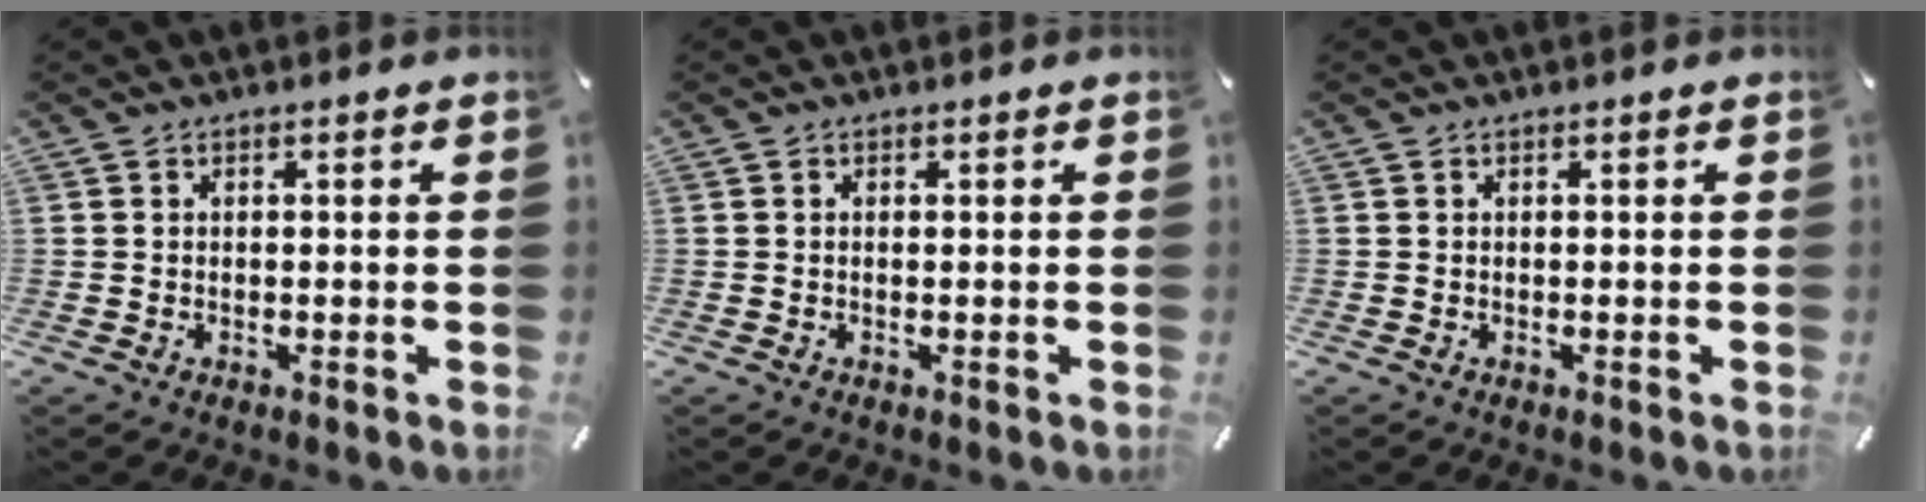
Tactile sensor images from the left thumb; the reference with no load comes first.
{"total": 0.0}
{"total": 0.0}